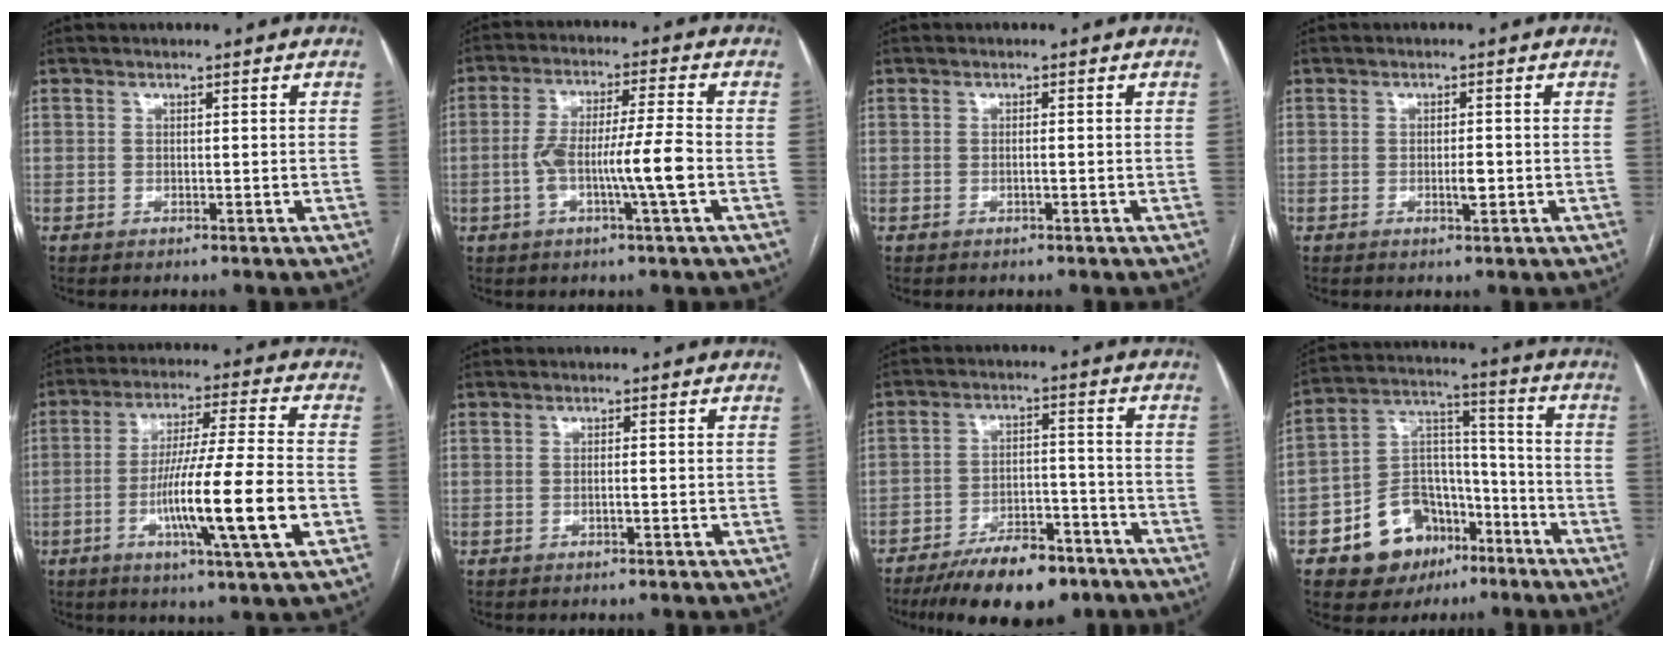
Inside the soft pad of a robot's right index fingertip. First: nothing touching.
{"total": 9.3, "force": [-2.3, -0.3, 9.0], "torque": [-0.170, 0.006, -0.044]}
{"total": 0.7, "force": [-0.2, -0.2, 0.6], "torque": [-0.013, 0.000, -0.002]}
{"total": 1.9, "force": [-0.4, 0.2, 1.8], "torque": [-0.032, -0.001, -0.007]}
{"total": 15.9, "force": [-4.4, -0.5, 15.3], "torque": [-0.271, -0.012, -0.078]}
{"total": 0.8, "force": [-0.2, -0.2, 0.8], "torque": [-0.016, 0.000, -0.003]}
{"total": 12.8, "force": [-9.6, 4.5, 7.2], "torque": [-0.109, 0.005, -0.156]}
{"total": 13.7, "force": [-7.5, 9.6, 6.3], "torque": [-0.107, 0.046, -0.117]}